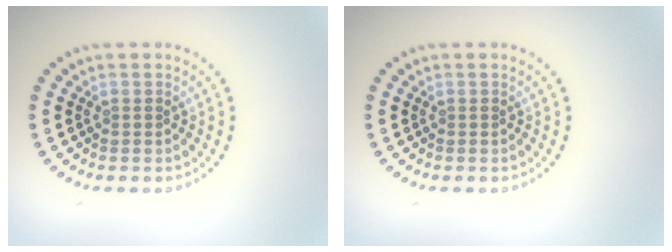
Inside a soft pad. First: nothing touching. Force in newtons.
{"total": 0.0}